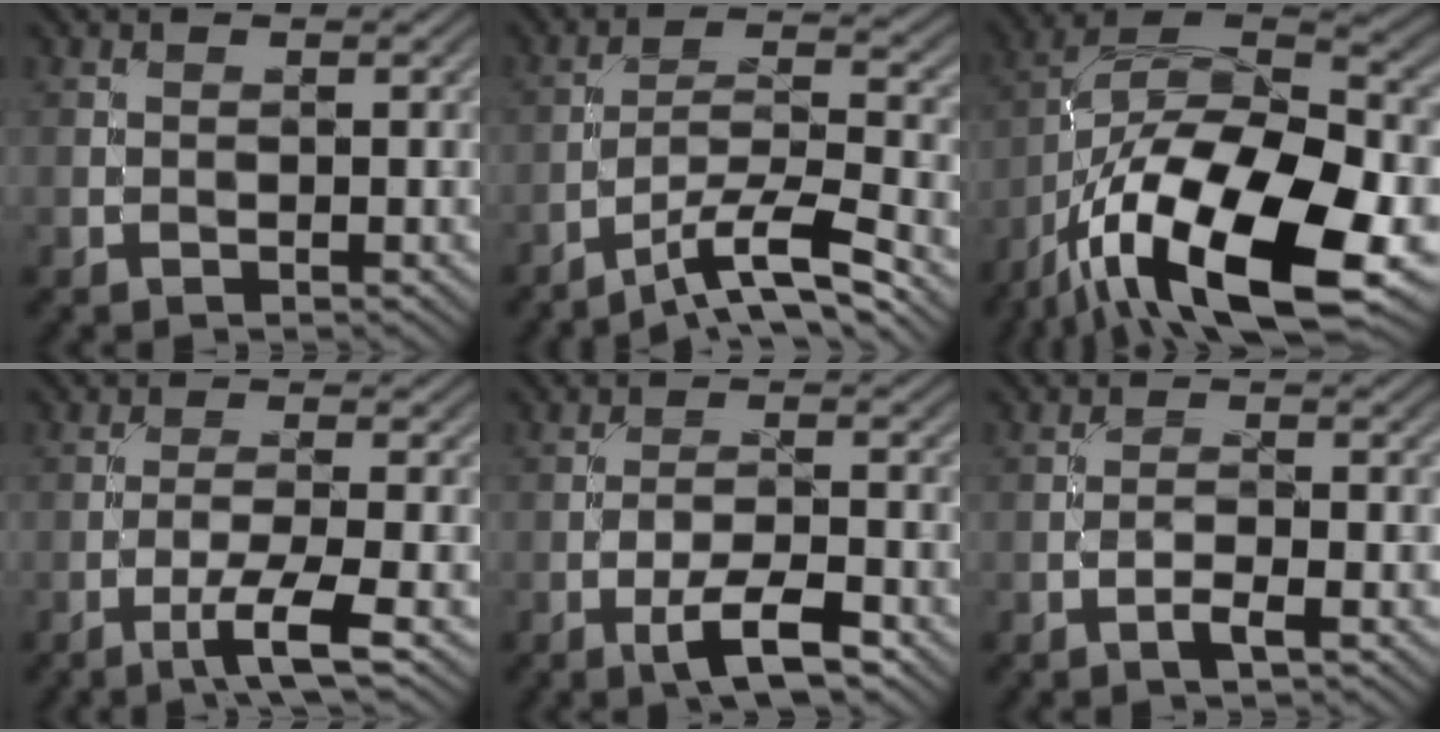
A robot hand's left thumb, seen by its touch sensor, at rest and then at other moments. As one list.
[{"total": 8.5, "force": [-6.1, 1.3, 5.7], "torque": [-0.093, 0.014, -0.113]}, {"total": 18.9, "force": [-9.4, 7.7, 14.4], "torque": [-0.271, -0.019, -0.166]}, {"total": 4.7, "force": [-2.5, 0.3, 3.9], "torque": [-0.070, 0.005, -0.053]}, {"total": 5.3, "force": [-3.1, 1.3, 4.1], "torque": [-0.075, 0.008, -0.056]}, {"total": 1.8, "force": [-1.1, 0.2, 1.4], "torque": [-0.032, 0.004, -0.026]}]